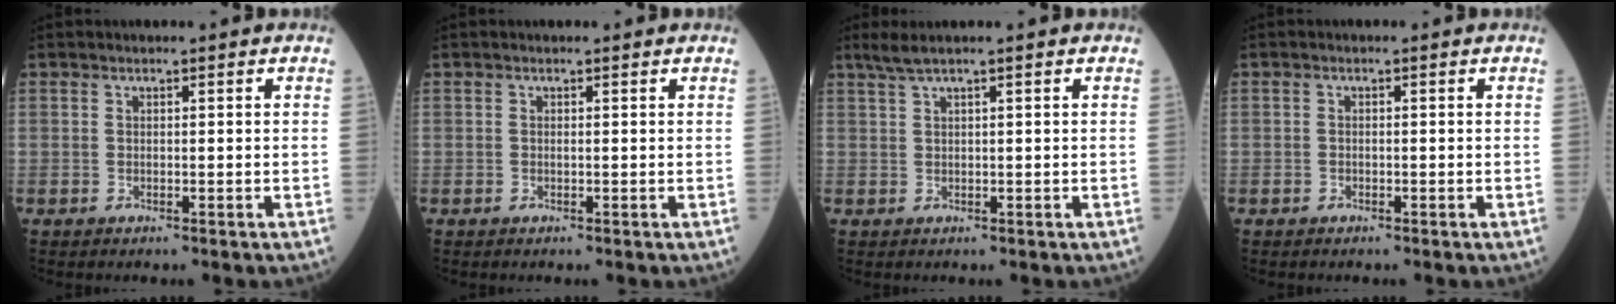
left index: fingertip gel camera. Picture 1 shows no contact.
{"total": 0.6, "force": [0.6, 0.1, 0.2], "torque": [-0.010, 0.006, 0.009]}
{"total": 2.9, "force": [2.3, -0.4, 1.7], "torque": [-0.039, 0.020, 0.052]}
{"total": 0.0}